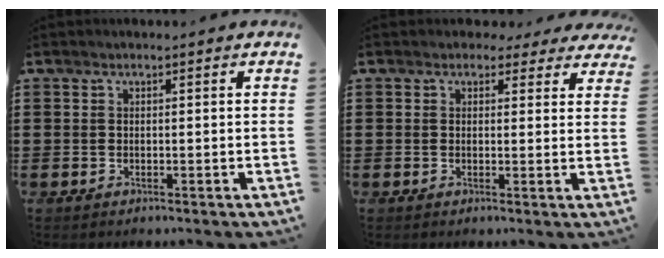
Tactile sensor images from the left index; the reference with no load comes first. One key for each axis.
{"total": 2.1, "fx": 1.6, "fy": 1.1, "fz": 0.7, "tx": -0.012, "ty": 0.005, "tz": 0.027}